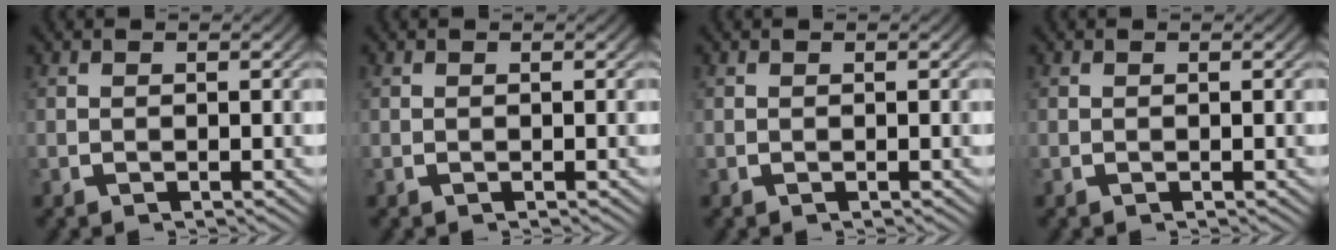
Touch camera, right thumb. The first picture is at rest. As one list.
[{"total": 0.0}, {"total": 0.0}, {"total": 0.0}]